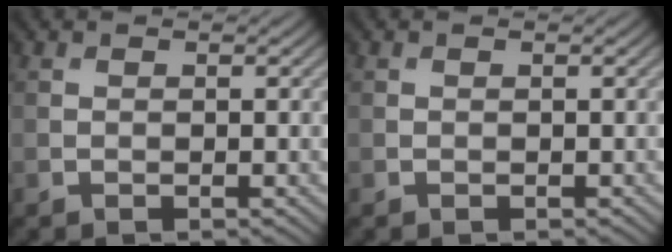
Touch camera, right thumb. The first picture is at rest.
{"total": 0.0}